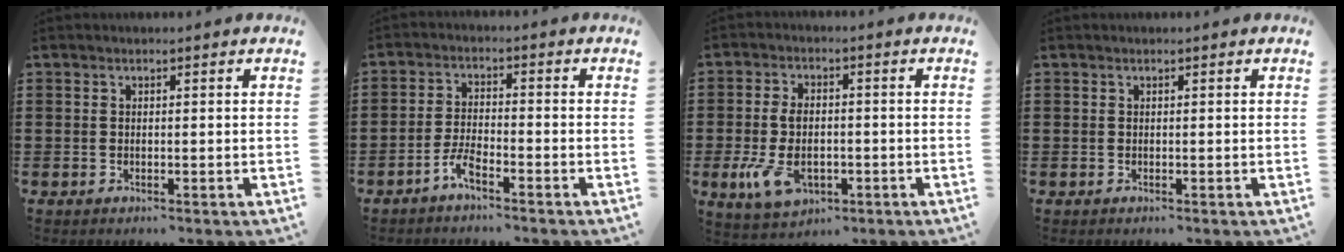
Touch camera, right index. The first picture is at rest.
{"total": 3.7, "force": [-2.9, 0.6, 2.3], "torque": [-0.056, 0.003, -0.059]}
{"total": 7.9, "force": [-1.9, 4.6, 6.1], "torque": [-0.155, -0.007, -0.041]}
{"total": 0.0}